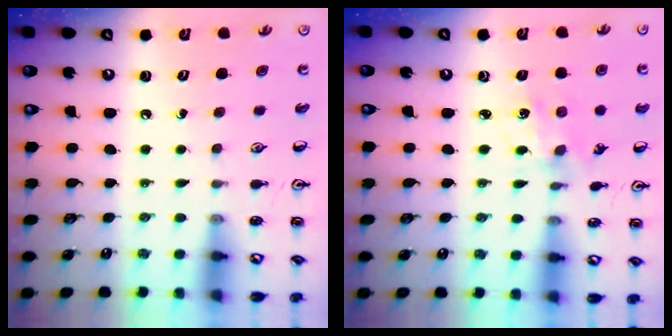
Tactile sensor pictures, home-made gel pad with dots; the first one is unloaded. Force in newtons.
{"total": 1.3, "press": 1.3, "slide": 0.1}